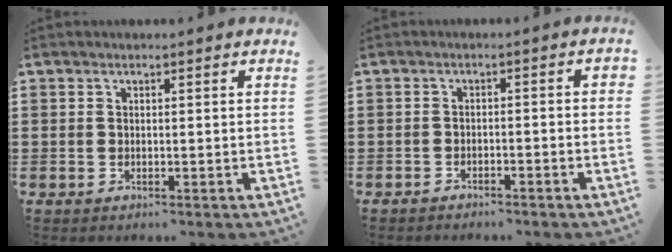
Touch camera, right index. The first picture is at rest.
{"total": 2.0, "force": [-2.0, 0.3, 0.2], "torque": [-0.010, 0.002, -0.044]}